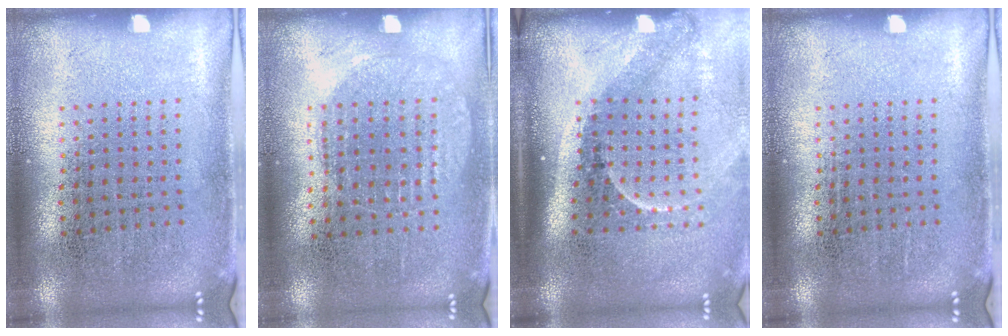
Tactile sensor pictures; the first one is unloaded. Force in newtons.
{"total": 1.0, "press": 0.9, "slide": 0.3}
{"total": 2.2, "press": 1.4, "slide": 1.6}
{"total": 0.0}